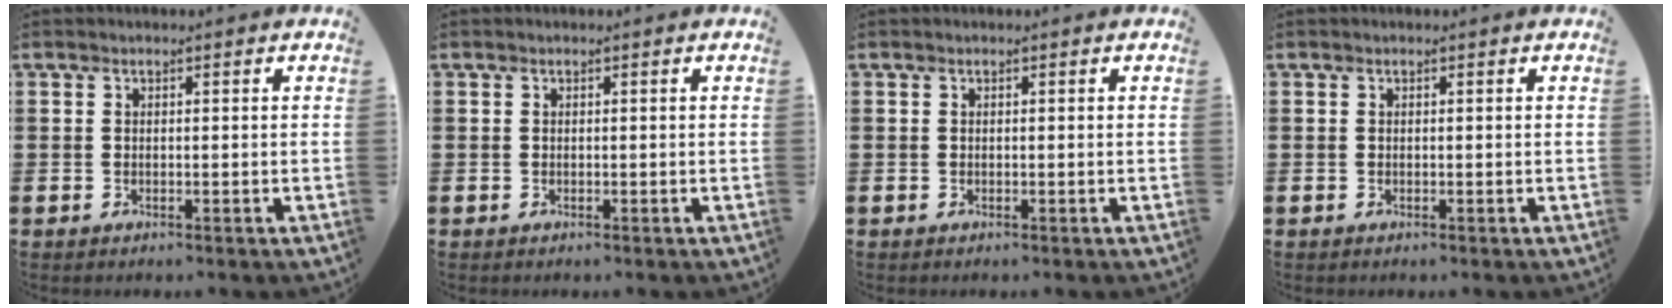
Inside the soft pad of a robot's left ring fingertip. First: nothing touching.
{"total": 0.0}
{"total": 0.0}
{"total": 0.0}